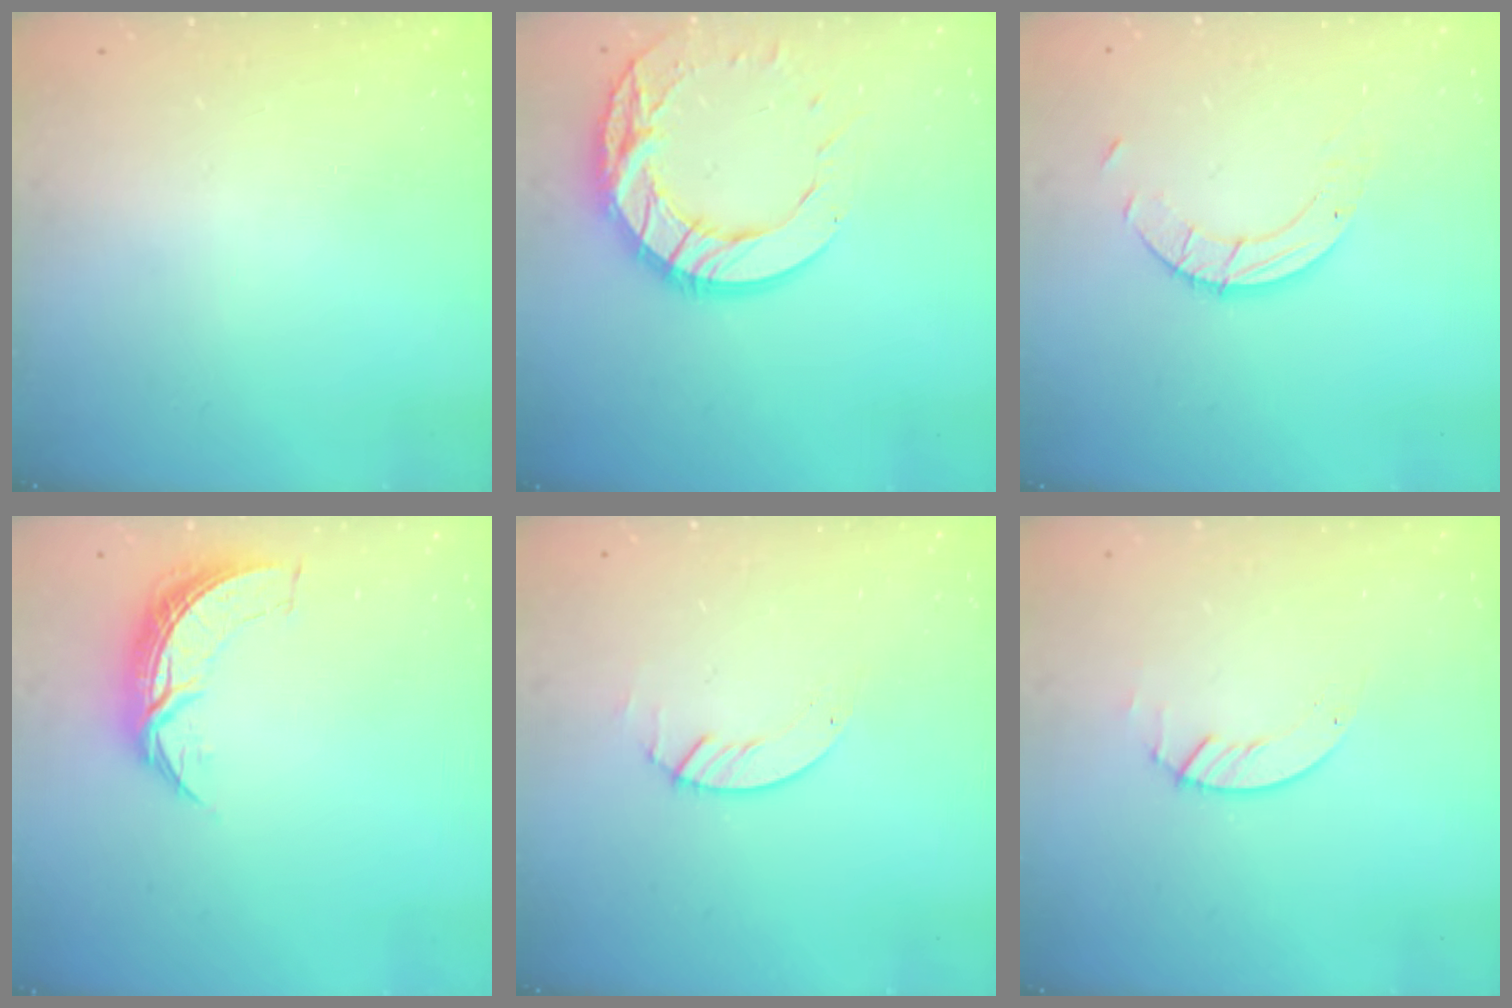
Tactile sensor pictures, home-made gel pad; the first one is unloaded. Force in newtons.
{"total": 14.4, "press": 14.4, "slide": 0.7}
{"total": 4.9, "press": 4.9, "slide": 0.3}
{"total": 8.0, "press": 8.0, "slide": 0.3}
{"total": 1.4, "press": 1.4, "slide": 0.2}
{"total": 1.3, "press": 1.3, "slide": 0.2}